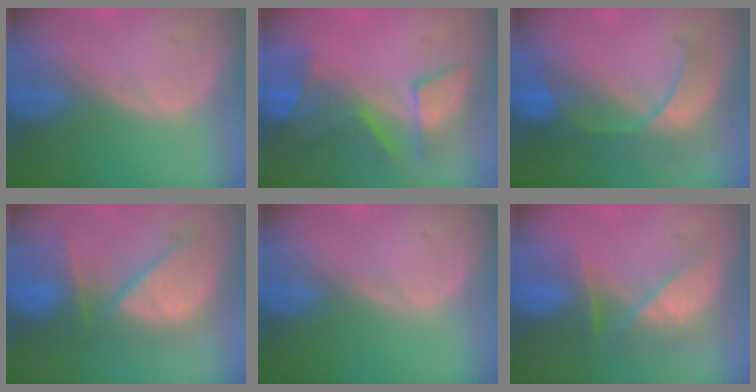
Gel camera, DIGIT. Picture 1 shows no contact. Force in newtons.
{"total": 7.5, "press": 7.4, "slide": 1.5}
{"total": 8.0, "press": 7.5, "slide": 2.7}
{"total": 9.7, "press": 9.3, "slide": 3.0}
{"total": 0.0}
{"total": 8.2, "press": 7.0, "slide": 4.3}